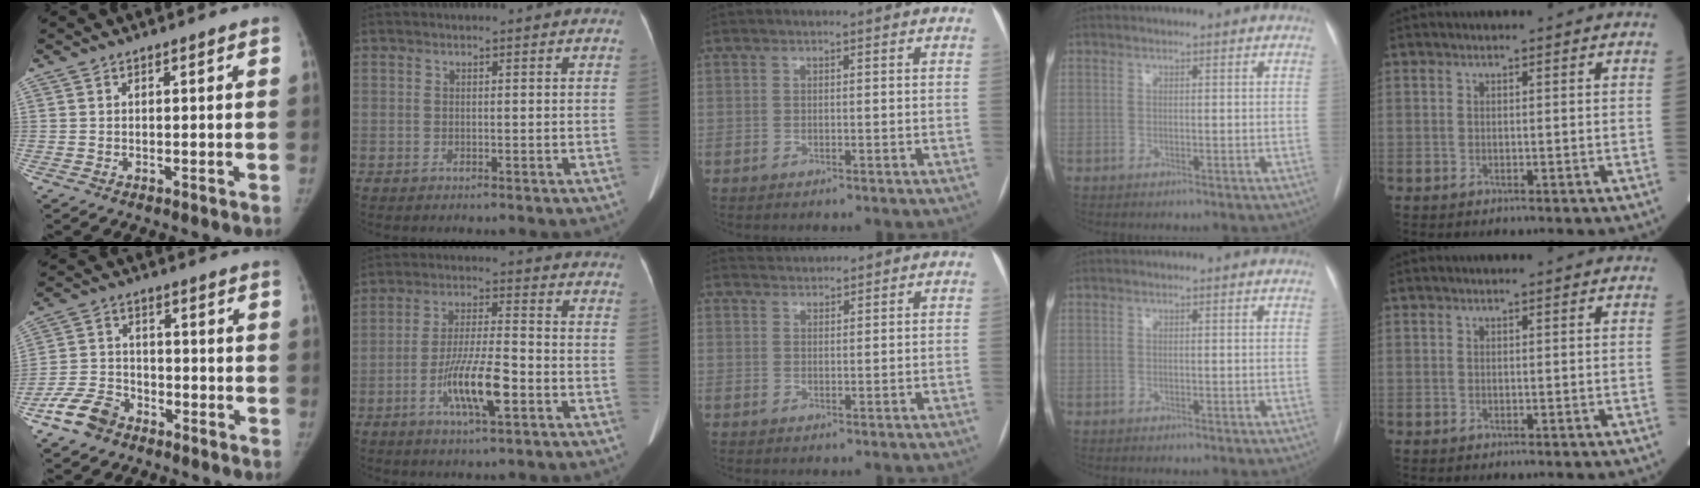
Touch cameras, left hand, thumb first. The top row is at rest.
{"thumb": {"total": 8.1, "force": [-5.5, 5.0, 3.1], "torque": [-0.059, 0.025, -0.111]}, "index": {"total": 9.6, "force": [-3.9, 1.5, 8.7], "torque": [-0.164, -0.006, -0.073]}, "middle": {"total": 2.1, "force": [2.1, 0.0, -0.5], "torque": [-0.002, 0.013, 0.044]}}